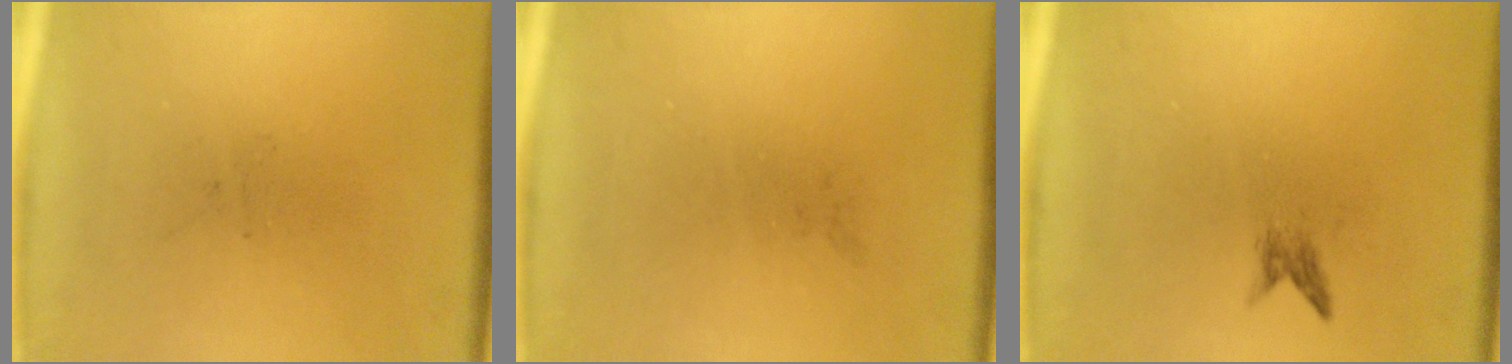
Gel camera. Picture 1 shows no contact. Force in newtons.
{"total": 0.0}
{"total": 0.9}